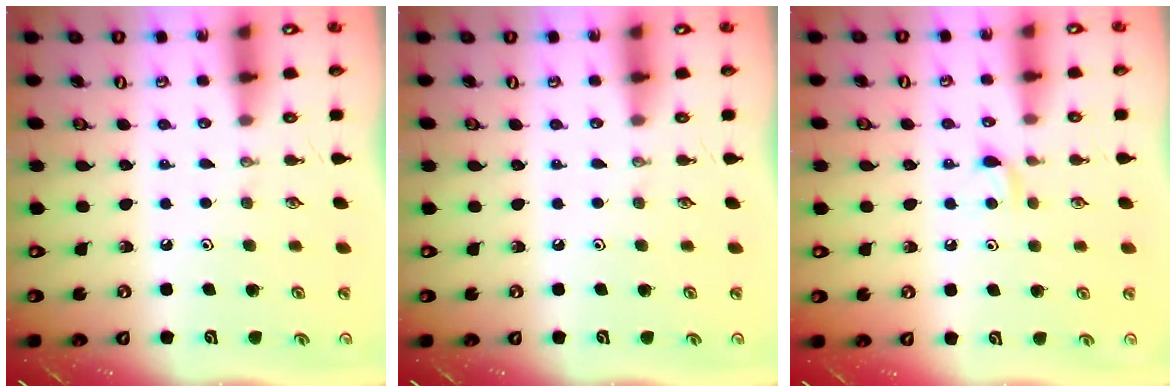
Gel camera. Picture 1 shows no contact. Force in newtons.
{"total": 0.0}
{"total": 4.9, "press": 4.8, "slide": 0.8}